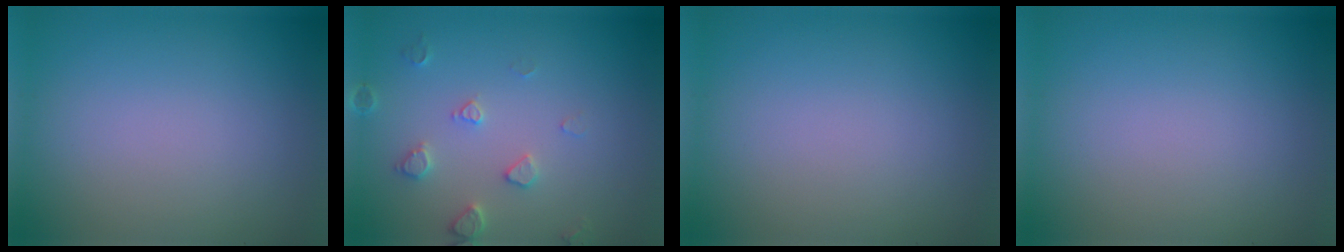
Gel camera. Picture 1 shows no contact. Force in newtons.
{"total": 2.2, "press": 2.2, "slide": 0.4}
{"total": 0.0}
{"total": 0.0}